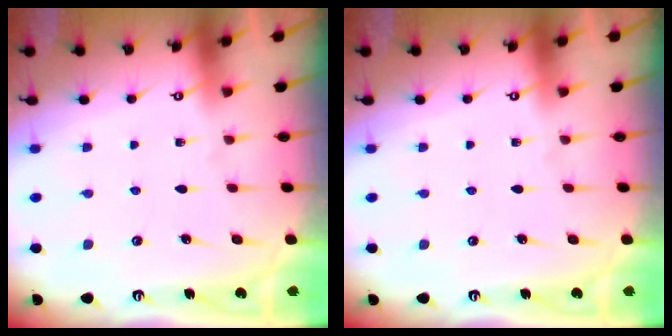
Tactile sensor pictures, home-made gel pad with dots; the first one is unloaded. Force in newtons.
{"total": 0.0}